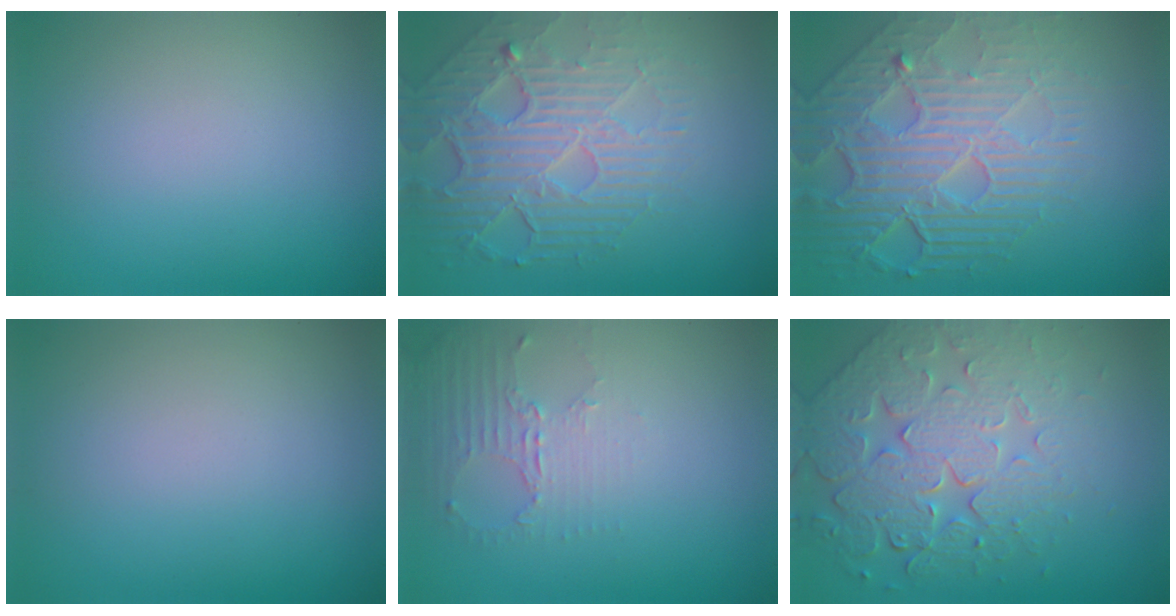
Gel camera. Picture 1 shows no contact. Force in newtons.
{"total": 6.9, "press": 5.0, "slide": 4.7}
{"total": 8.2, "press": 6.0, "slide": 5.6}
{"total": 0.0}
{"total": 2.3, "press": 1.8, "slide": 1.6}
{"total": 7.7, "press": 5.8, "slide": 5.1}